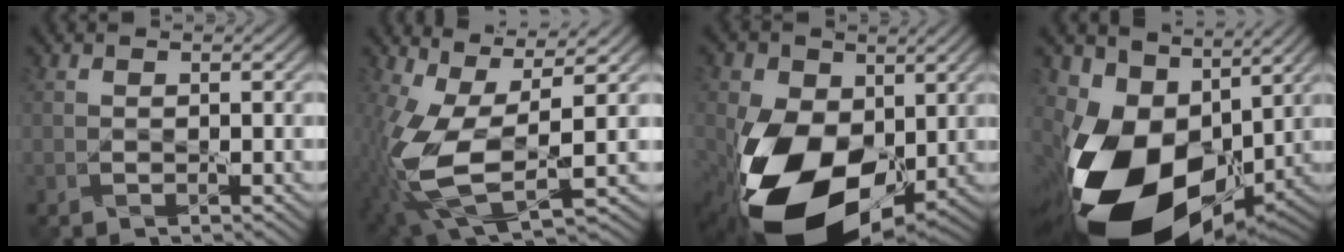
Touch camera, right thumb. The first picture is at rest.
{"total": 12.5, "force": [-1.1, 5.9, 11.0], "torque": [-0.264, -0.023, -0.011]}
{"total": 17.7, "force": [-2.8, 11.6, 13.1], "torque": [-0.265, -0.040, -0.046]}
{"total": 17.8, "force": [-1.1, 12.6, 12.5], "torque": [-0.283, -0.041, 0.004]}